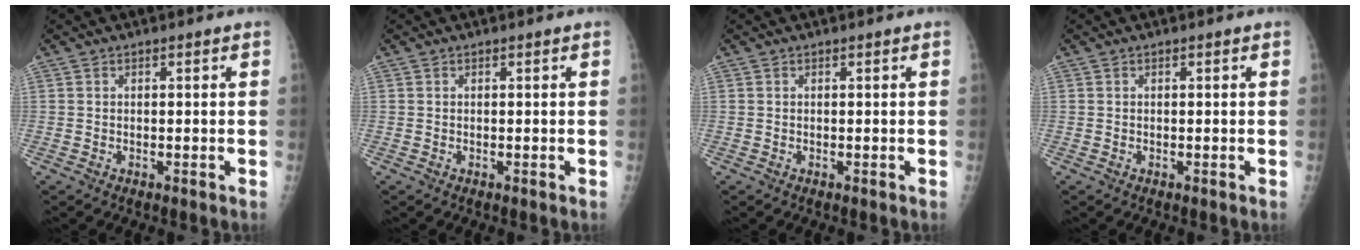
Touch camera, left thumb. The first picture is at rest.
{"total": 0.0}
{"total": 0.0}
{"total": 0.0}